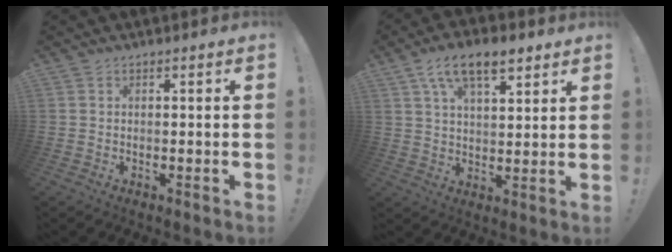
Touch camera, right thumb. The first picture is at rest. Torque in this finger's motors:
{"motor_torque": [0.43, 0.87, 0.53, 0.24, 0.07]}